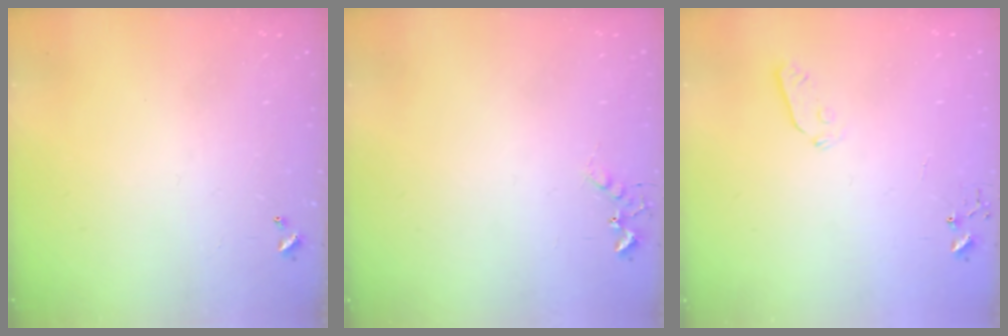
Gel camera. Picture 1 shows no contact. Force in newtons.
{"total": 5.2, "press": 5.1, "slide": 0.9}
{"total": 3.9, "press": 3.8, "slide": 0.9}